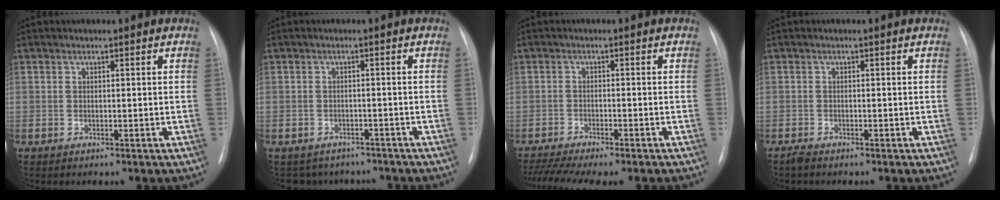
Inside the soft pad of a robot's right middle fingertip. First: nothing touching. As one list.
[{"total": 5.7, "force": [-4.9, 2.8, 0.0], "torque": [0.006, 0.012, -0.057]}, {"total": 11.1, "force": [-9.4, 1.2, 5.7], "torque": [-0.080, -0.003, -0.138]}, {"total": 0.9, "force": [-0.8, 0.1, 0.3], "torque": [-0.012, -0.003, -0.015]}]